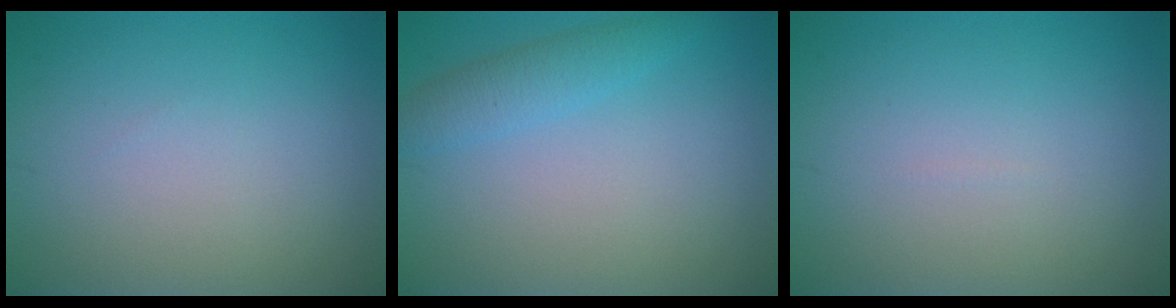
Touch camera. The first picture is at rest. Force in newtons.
{"total": 2.2, "press": 2.2, "slide": 0.2}
{"total": 0.0}